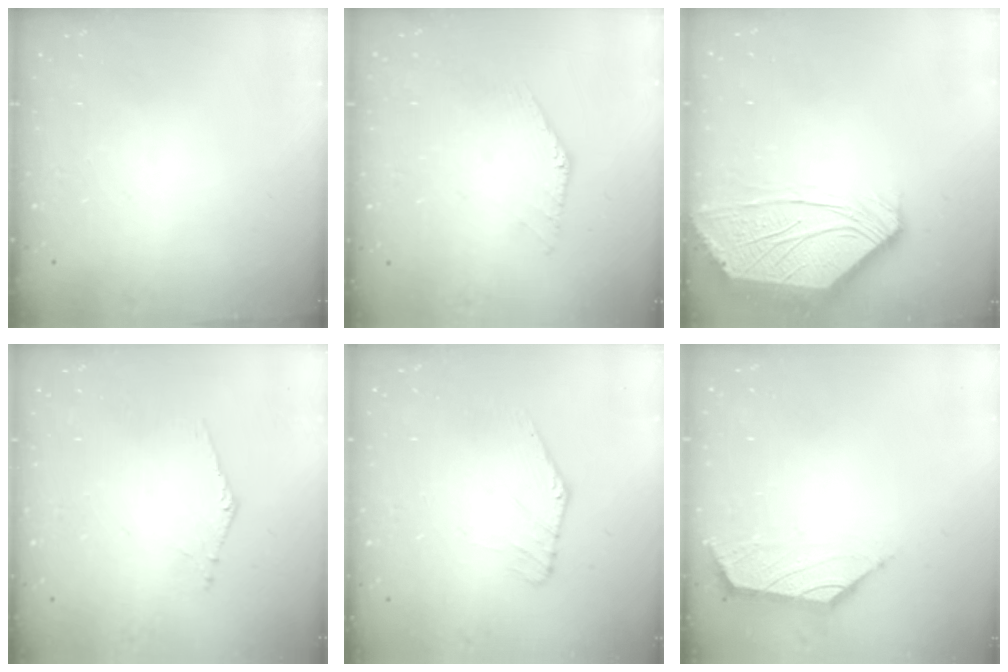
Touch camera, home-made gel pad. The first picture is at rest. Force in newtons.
{"total": 0.7, "press": 0.6, "slide": 0.4}
{"total": 8.5, "press": 8.4, "slide": 0.8}
{"total": 0.8, "press": 0.7, "slide": 0.1}
{"total": 2.7, "press": 2.7, "slide": 0.1}
{"total": 1.5, "press": 1.4, "slide": 0.6}